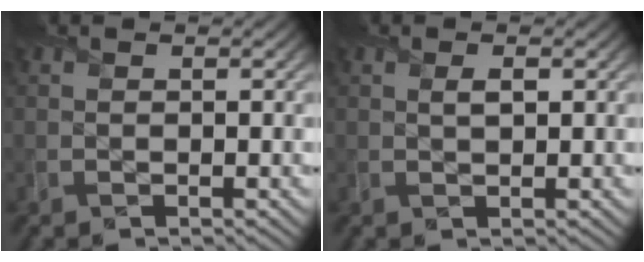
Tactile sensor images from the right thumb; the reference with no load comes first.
{"total": 1.2, "force": [0.4, 0.5, 1.0], "torque": [-0.019, -0.001, 0.010]}